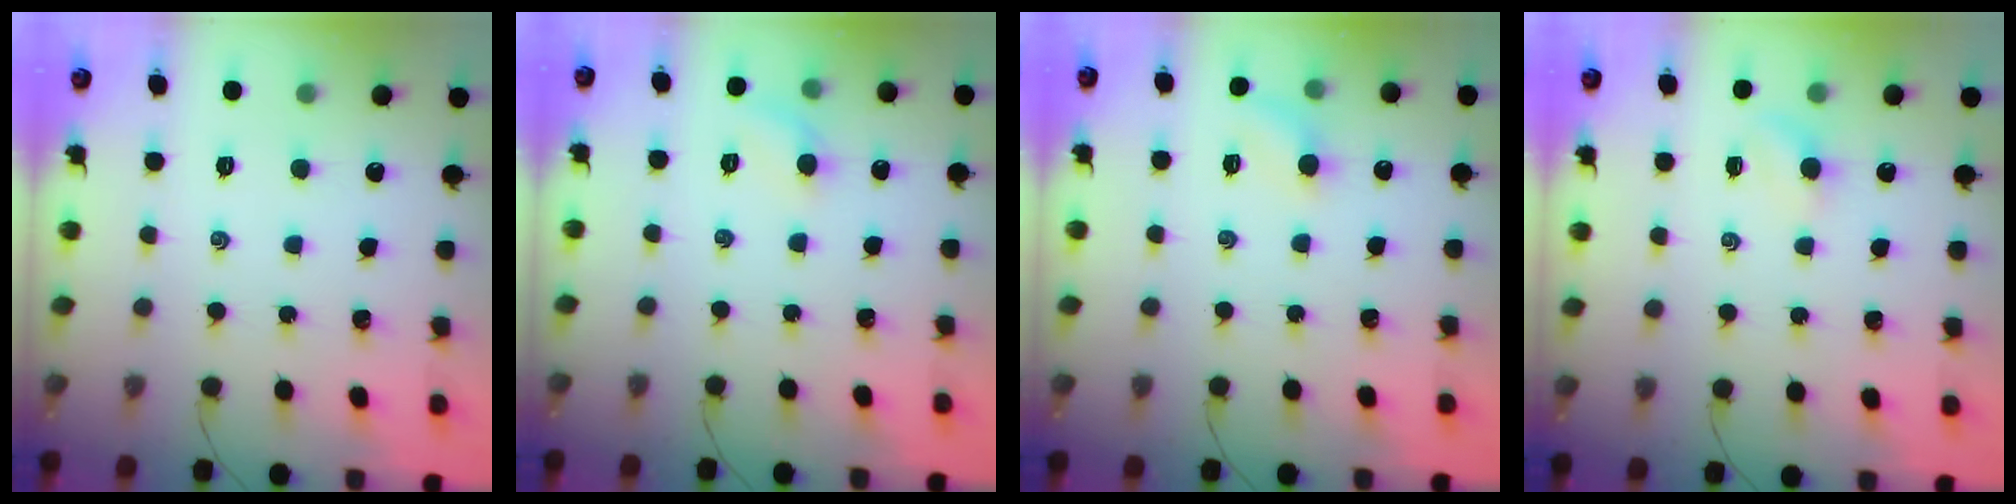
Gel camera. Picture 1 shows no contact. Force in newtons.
{"total": 6.3, "press": 5.9, "slide": 2.0}
{"total": 6.8, "press": 6.5, "slide": 2.0}
{"total": 3.5, "press": 3.3, "slide": 1.1}